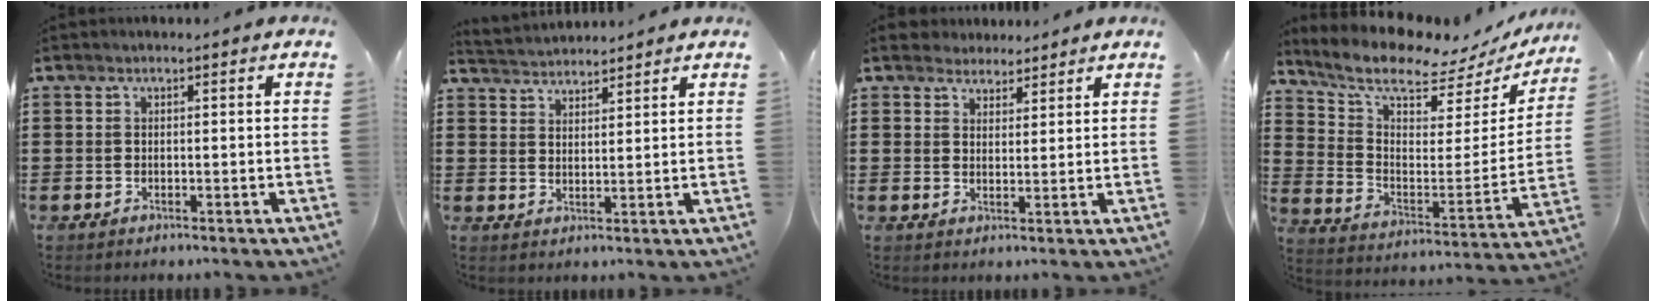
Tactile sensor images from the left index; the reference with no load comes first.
{"total": 2.9, "force": [2.8, 0.3, -0.5], "torque": [-0.002, -0.008, 0.052]}
{"total": 3.3, "force": [2.9, 1.5, -0.2], "torque": [-0.007, 0.003, 0.057]}
{"total": 8.9, "force": [7.8, 2.0, 3.8], "torque": [-0.105, -0.059, 0.130]}